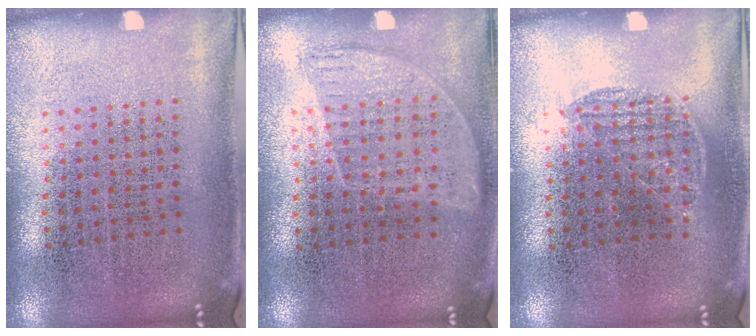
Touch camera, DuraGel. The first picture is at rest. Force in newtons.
{"total": 0.9, "press": 0.8, "slide": 0.5}
{"total": 0.8, "press": 0.5, "slide": 0.6}